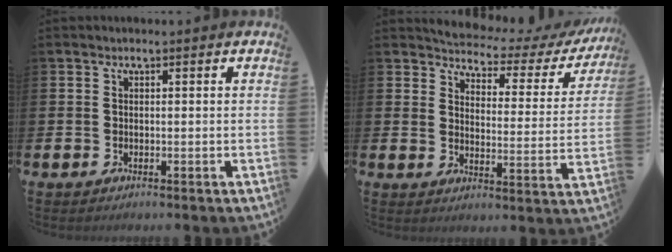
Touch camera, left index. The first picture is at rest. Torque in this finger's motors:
{"motor_torque": [0.94, -1.19, 0.38, 0.04]}